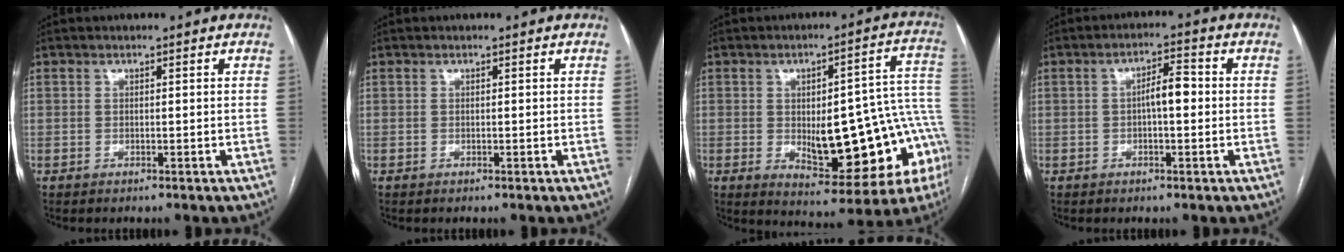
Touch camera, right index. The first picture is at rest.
{"total": 0.0}
{"total": 20.9, "force": [-4.0, 6.8, 19.4], "torque": [-0.175, 0.032, -0.027]}
{"total": 4.2, "force": [-0.2, 1.2, 4.1], "torque": [-0.066, 0.015, -0.004]}